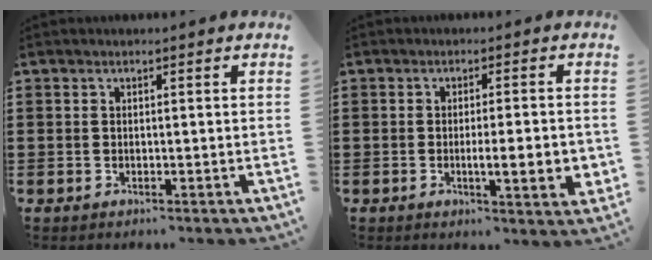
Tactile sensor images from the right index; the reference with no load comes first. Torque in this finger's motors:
{"motor_torque": [1.89, -0.18, 0.28, 0.10]}